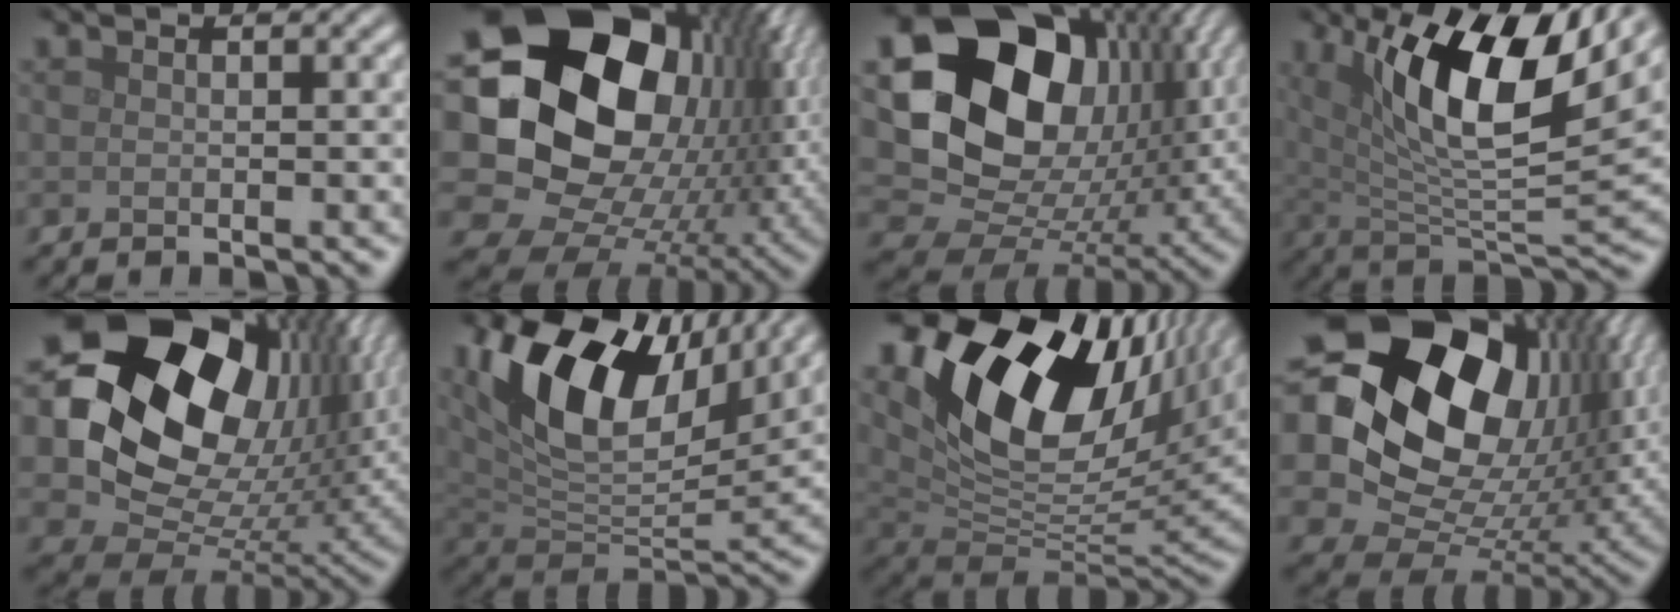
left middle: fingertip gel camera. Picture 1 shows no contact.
{"total": 22.5, "force": [3.8, 16.9, 14.4], "torque": [-0.257, -0.015, 0.061]}
{"total": 17.9, "force": [4.5, 13.4, 11.0], "torque": [-0.212, 0.009, 0.089]}
{"total": 11.5, "force": [5.2, 3.9, 9.5], "torque": [-0.167, -0.007, 0.094]}
{"total": 20.4, "force": [6.5, 14.3, 13.0], "torque": [-0.244, -0.012, 0.145]}
{"total": 13.4, "force": [5.9, 7.3, 9.5], "torque": [-0.173, 0.005, 0.108]}
{"total": 17.3, "force": [7.5, 10.1, 11.9], "torque": [-0.225, 0.024, 0.129]}
{"total": 21.9, "force": [6.6, 15.4, 14.1], "torque": [-0.274, -0.010, 0.146]}